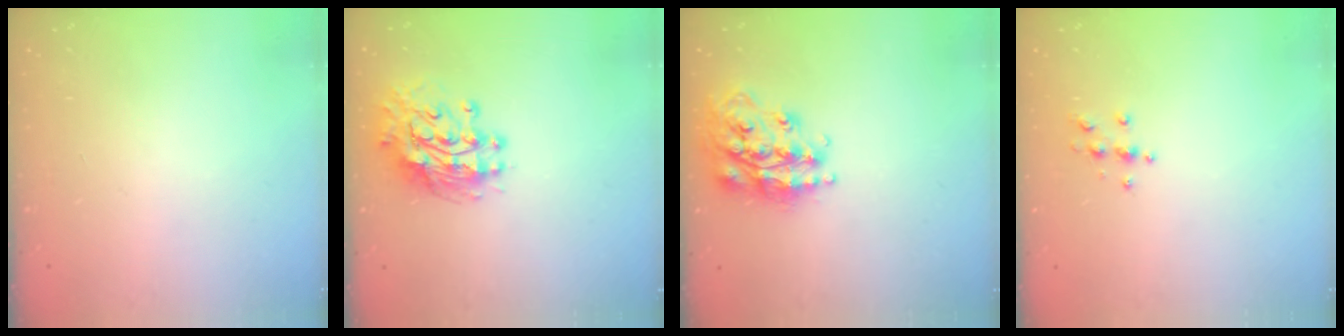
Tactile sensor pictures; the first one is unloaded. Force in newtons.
{"total": 12.5, "press": 12.4, "slide": 1.0}
{"total": 18.0, "press": 17.9, "slide": 1.6}
{"total": 4.5, "press": 4.4, "slide": 0.6}